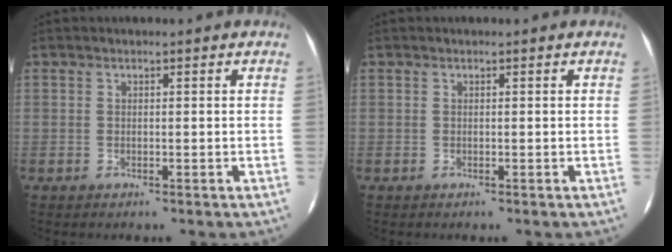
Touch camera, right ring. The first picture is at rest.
{"total": 0.0}